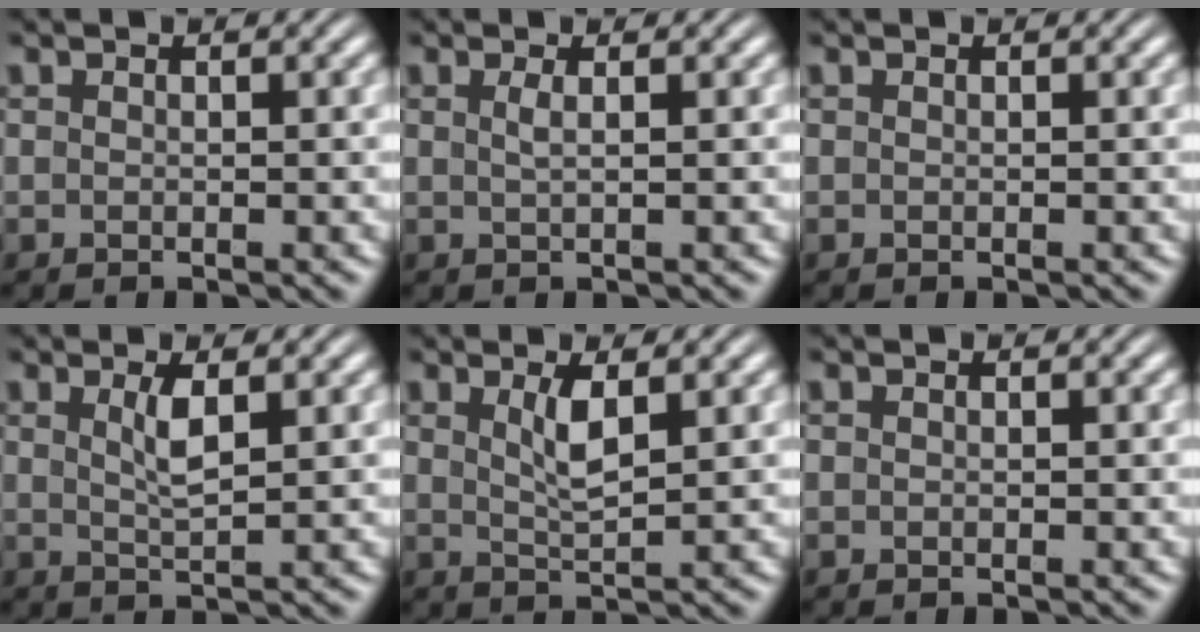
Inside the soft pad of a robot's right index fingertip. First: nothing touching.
{"total": 0.9, "force": [-0.1, -0.2, 0.8], "torque": [-0.023, -0.005, 0.003]}
{"total": 0.0}
{"total": 2.0, "force": [0.4, 0.0, 1.9], "torque": [-0.039, -0.008, 0.014]}
{"total": 2.3, "force": [0.6, 0.2, 2.2], "torque": [-0.046, -0.010, 0.018]}
{"total": 0.0}